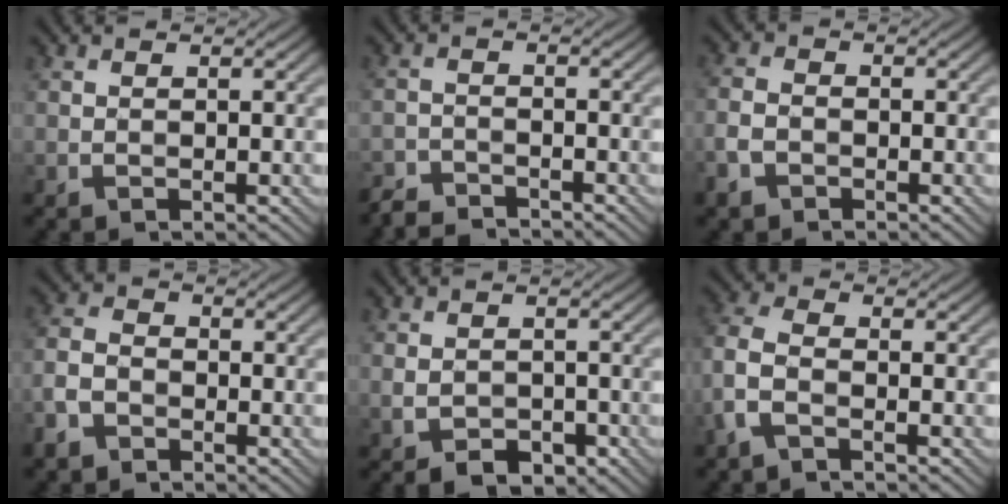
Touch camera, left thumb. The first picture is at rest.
{"total": 3.5, "force": [-3.3, 0.6, 0.6], "torque": [-0.010, -0.004, -0.070]}
{"total": 3.5, "force": [-2.0, 2.3, 1.7], "torque": [-0.046, -0.006, -0.051]}
{"total": 4.5, "force": [-2.9, 2.8, 2.0], "torque": [-0.055, -0.002, -0.072]}
{"total": 3.9, "force": [-1.8, 2.7, 2.2], "torque": [-0.042, -0.011, -0.031]}
{"total": 5.0, "force": [-2.3, 2.4, 3.8], "torque": [-0.104, 0.002, -0.062]}